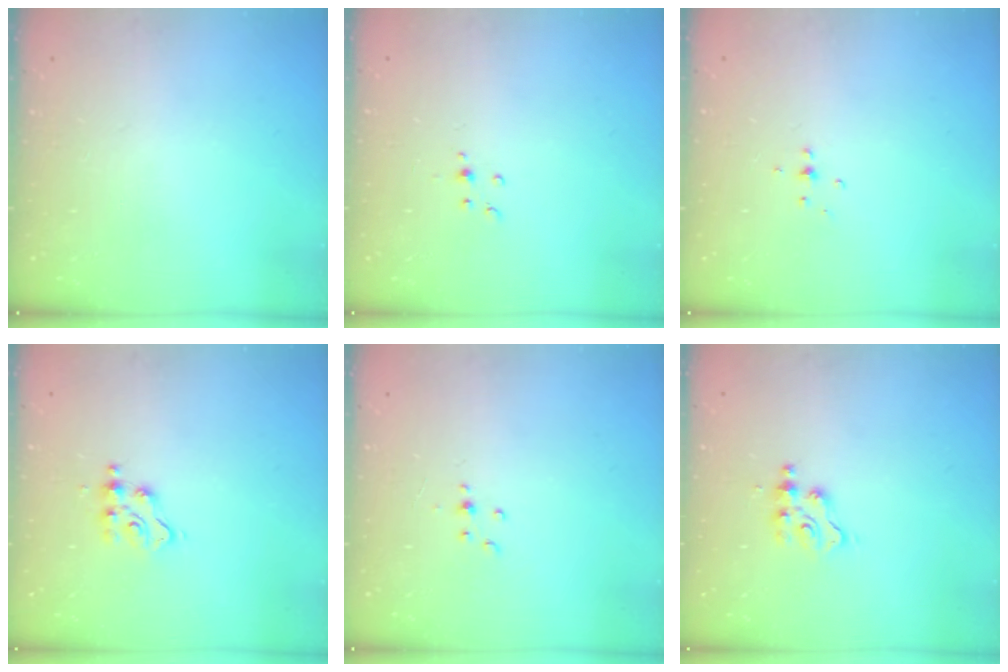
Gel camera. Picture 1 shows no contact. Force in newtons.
{"total": 3.6, "press": 3.5, "slide": 0.9}
{"total": 2.8, "press": 2.7, "slide": 0.7}
{"total": 4.9, "press": 4.9, "slide": 0.2}
{"total": 3.6, "press": 3.4, "slide": 1.0}
{"total": 3.9, "press": 3.9, "slide": 0.5}